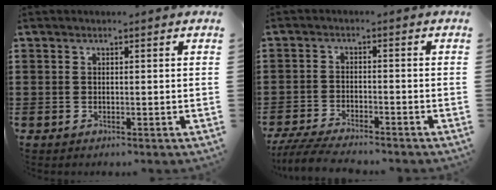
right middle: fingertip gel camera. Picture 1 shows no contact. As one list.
[{"total": 4.8, "force": [-4.5, 0.3, 1.6], "torque": [-0.046, -0.011, -0.093]}]